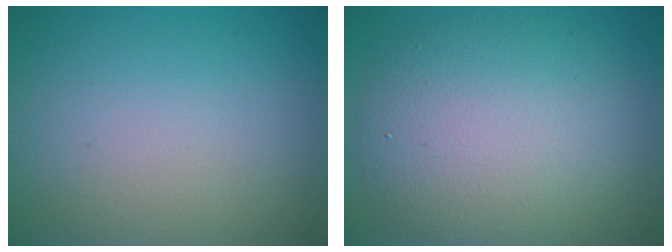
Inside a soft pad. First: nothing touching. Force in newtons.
{"total": 8.6, "press": 8.5, "slide": 0.6}